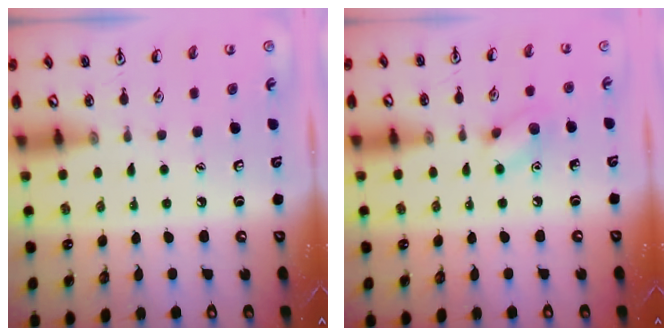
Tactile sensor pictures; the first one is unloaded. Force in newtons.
{"total": 7.4, "press": 7.3, "slide": 1.0}